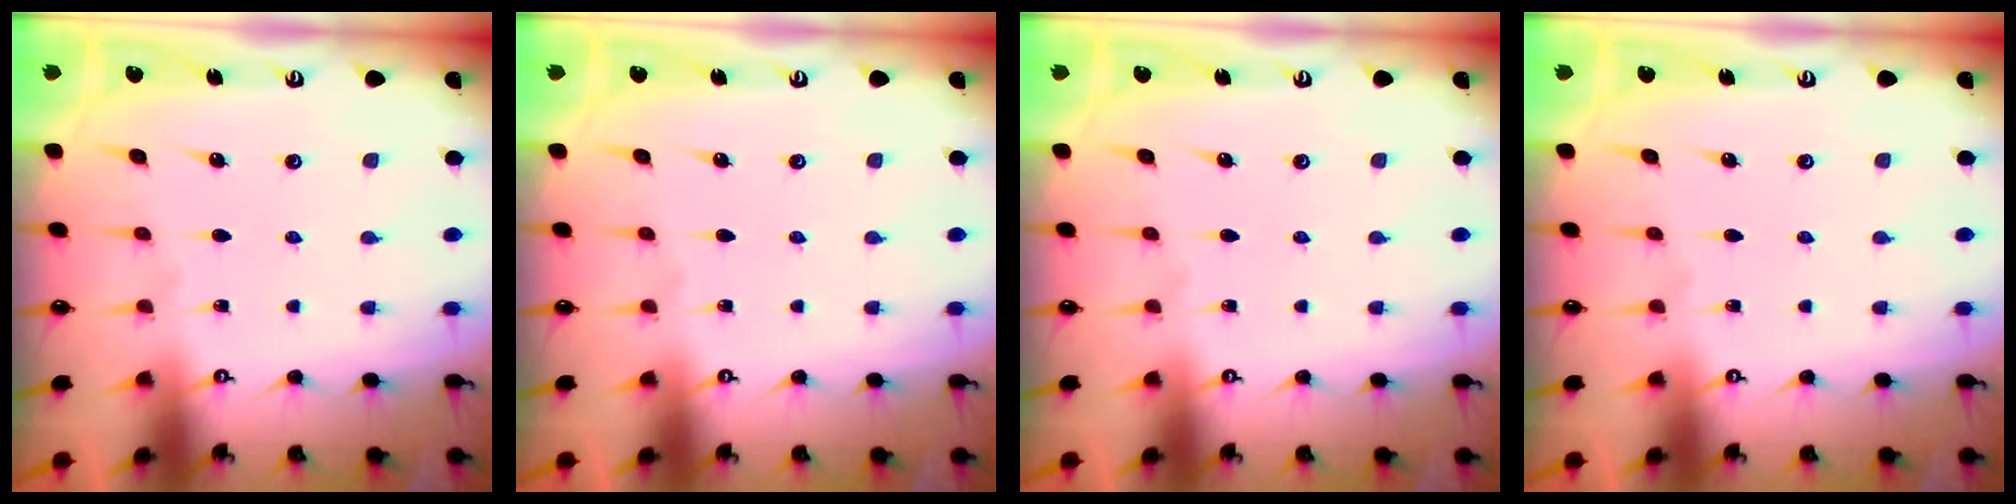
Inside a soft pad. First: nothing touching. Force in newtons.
{"total": 0.0}
{"total": 0.0}
{"total": 0.0}